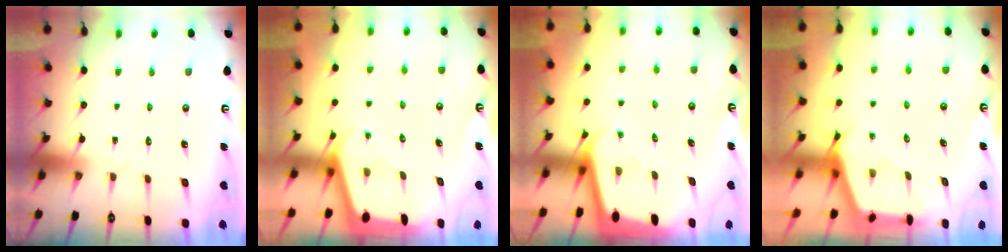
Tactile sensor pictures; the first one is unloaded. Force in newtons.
{"total": 2.2, "press": 2.2, "slide": 0.1}
{"total": 2.0, "press": 2.0, "slide": 0.1}
{"total": 2.8, "press": 2.7, "slide": 0.4}